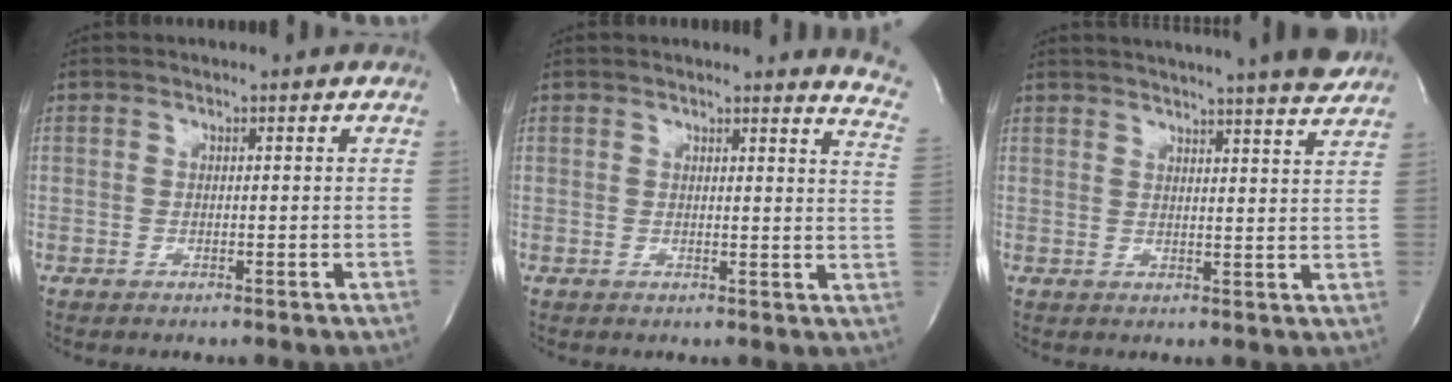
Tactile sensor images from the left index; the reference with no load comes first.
{"total": 7.6, "force": [7.1, -0.3, 2.8], "torque": [-0.023, -0.063, 0.045]}
{"total": 17.6, "force": [16.0, 0.2, 7.2], "torque": [-0.116, -0.014, 0.200]}